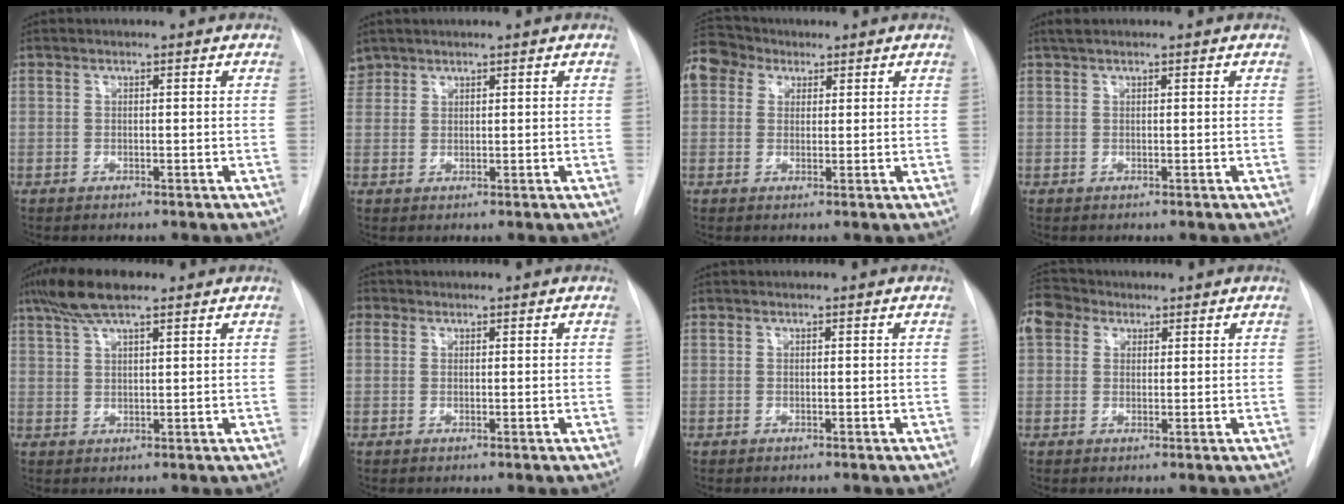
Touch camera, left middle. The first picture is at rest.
{"total": 2.1, "force": [1.9, 1.0, -0.2], "torque": [0.003, 0.012, 0.037]}
{"total": 10.9, "force": [6.0, 8.2, 4.0], "torque": [-0.114, 0.055, 0.114]}
{"total": 1.4, "force": [1.0, 0.2, 0.9], "torque": [-0.019, 0.016, 0.020]}
{"total": 7.1, "force": [5.1, 1.3, 4.8], "torque": [-0.098, 0.016, 0.093]}
{"total": 0.9, "force": [0.3, 0.8, -0.2], "torque": [0.014, 0.001, 0.002]}
{"total": 0.0}
{"total": 6.4, "force": [3.6, 4.7, 2.4], "torque": [-0.062, 0.034, 0.073]}